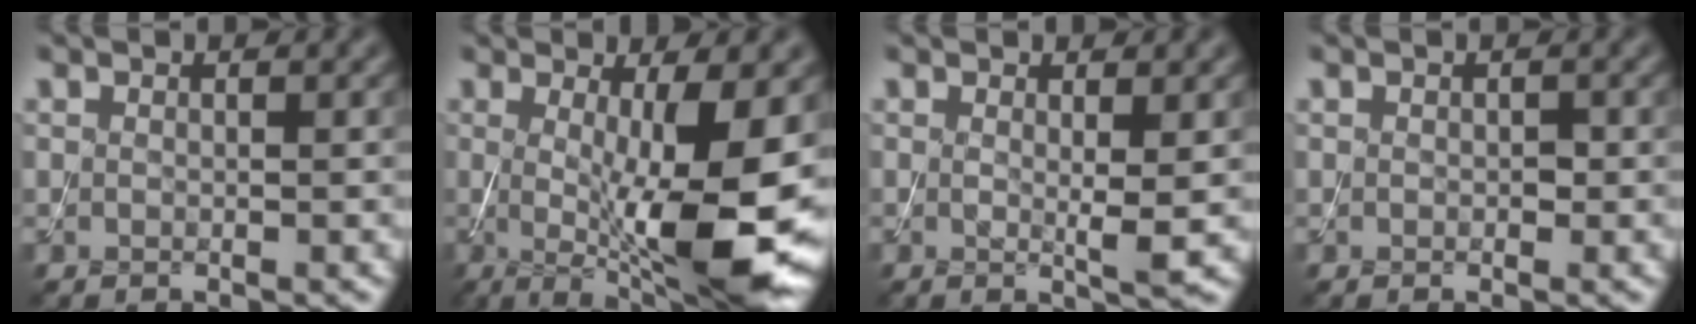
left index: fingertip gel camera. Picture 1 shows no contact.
{"total": 12.0, "force": [-0.8, 3.0, 11.6], "torque": [-0.159, -0.026, -0.009]}
{"total": 1.8, "force": [0.3, 0.2, 1.7], "torque": [-0.029, -0.010, 0.004]}
{"total": 0.6, "force": [0.0, 0.4, 0.4], "torque": [-0.004, -0.001, -0.001]}